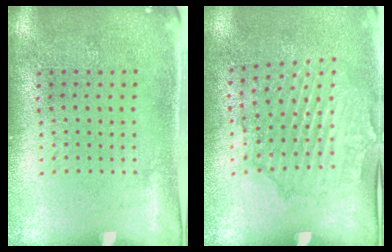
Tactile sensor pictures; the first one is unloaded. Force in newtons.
{"total": 1.6, "press": 1.5, "slide": 0.4}